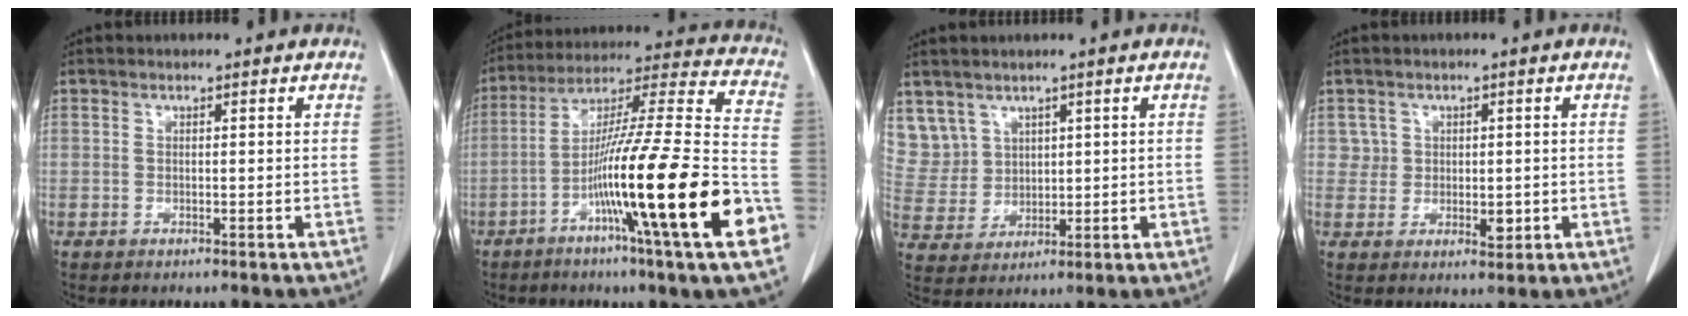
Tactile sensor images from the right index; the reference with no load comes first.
{"total": 26.0, "force": [-9.3, -0.2, 24.3], "torque": [-0.356, -0.026, -0.163]}
{"total": 8.0, "force": [4.7, 6.5, 0.3], "torque": [-0.019, 0.021, 0.117]}
{"total": 3.2, "force": [0.5, 3.0, 1.1], "torque": [-0.007, 0.002, 0.011]}